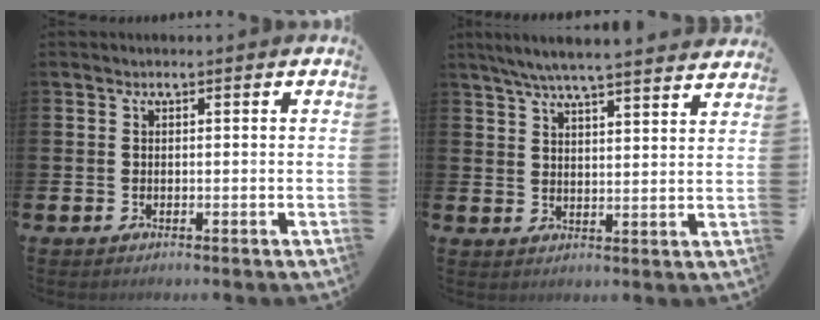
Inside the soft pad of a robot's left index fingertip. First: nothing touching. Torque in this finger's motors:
{"motor_torque": [1.07, -1.07, 0.33, 0.09]}